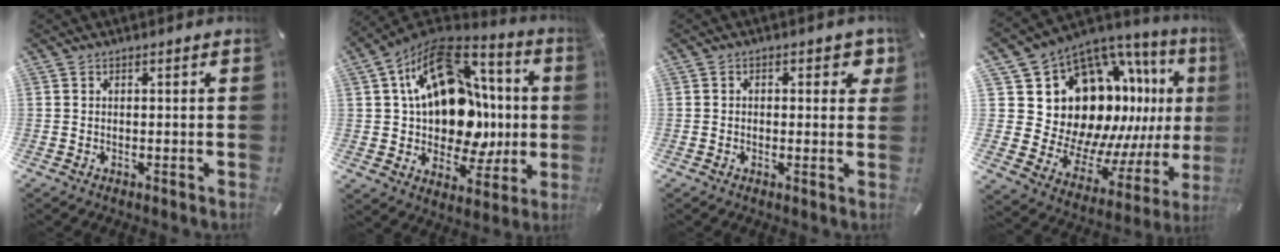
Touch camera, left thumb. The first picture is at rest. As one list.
[{"total": 21.7, "force": [3.5, 15.7, 14.6], "torque": [-0.244, -0.027, 0.063]}, {"total": 3.1, "force": [0.5, 2.0, 2.3], "torque": [-0.015, -0.003, -0.001]}, {"total": 18.9, "force": [5.8, 15.0, 9.9], "torque": [-0.182, -0.099, 0.149]}]